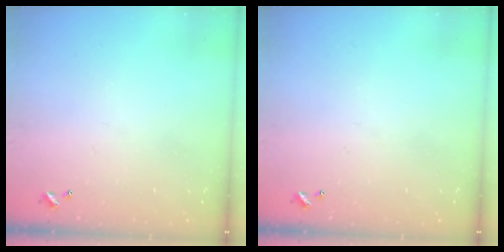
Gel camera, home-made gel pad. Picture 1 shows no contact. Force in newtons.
{"total": 0.0}